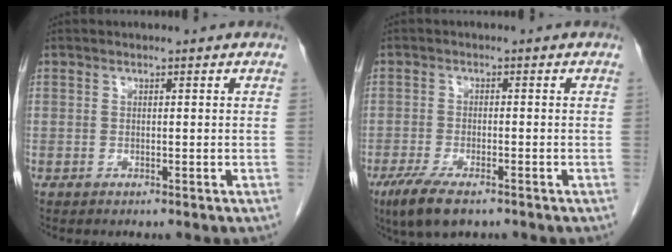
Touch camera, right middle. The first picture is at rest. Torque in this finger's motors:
{"motor_torque": [1.10, -0.81, 0.23, 0.07]}